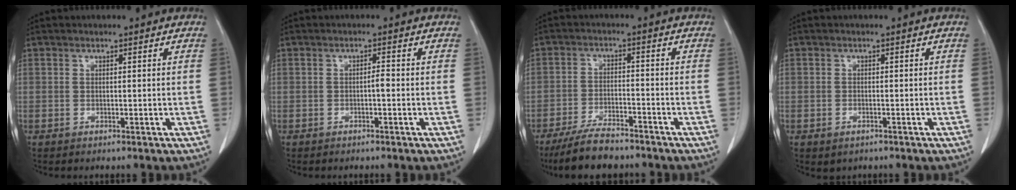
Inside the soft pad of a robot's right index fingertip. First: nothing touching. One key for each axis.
{"total": 1.2, "fx": -0.3, "fy": 0.1, "fz": 1.1, "tx": -0.017, "ty": 0.002, "tz": -0.006}
{"total": 8.3, "fx": -7.1, "fy": 2.1, "fz": 3.9, "tx": -0.071, "ty": -0.018, "tz": -0.124}
{"total": 1.3, "fx": -0.7, "fy": 0.9, "fz": 0.5, "tx": -0.011, "ty": 0.001, "tz": -0.004}